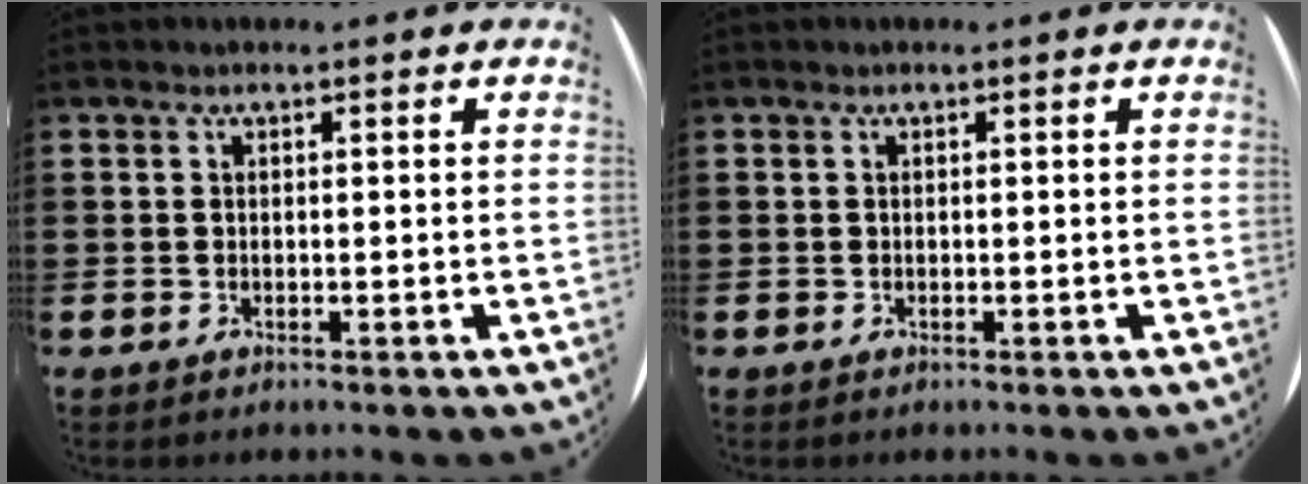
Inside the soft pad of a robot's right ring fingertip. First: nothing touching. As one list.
[{"total": 0.0}]